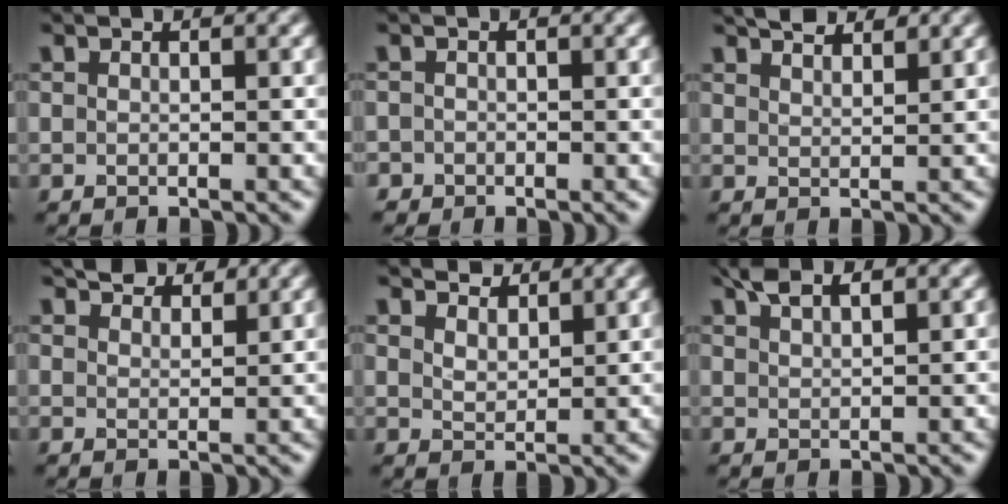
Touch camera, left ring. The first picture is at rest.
{"total": 0.9, "force": [-0.5, 0.8, -0.2], "torque": [0.012, -0.002, -0.012]}
{"total": 3.0, "force": [2.7, 0.6, 1.1], "torque": [-0.016, 0.004, 0.043]}
{"total": 3.0, "force": [2.7, 1.1, 0.9], "torque": [-0.016, 0.008, 0.041]}
{"total": 3.0, "force": [2.6, 1.2, 1.0], "torque": [-0.028, -0.002, 0.041]}
{"total": 2.9, "force": [2.0, 1.0, 1.9], "torque": [-0.033, 0.007, 0.036]}